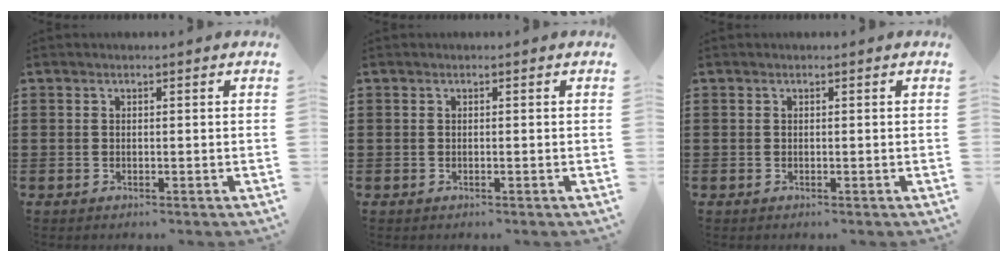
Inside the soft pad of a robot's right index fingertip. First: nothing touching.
{"total": 0.0}
{"total": 0.0}